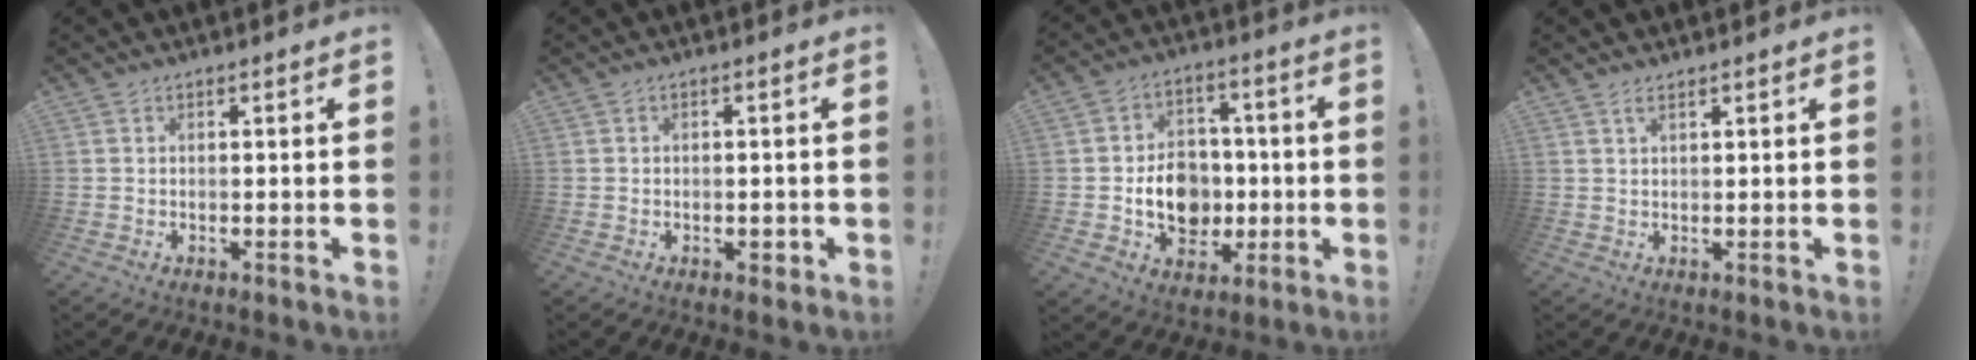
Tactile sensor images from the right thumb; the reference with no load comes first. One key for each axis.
{"total": 2.3, "fx": -0.8, "fy": 1.6, "fz": 1.4, "tx": -0.014, "ty": 0.004, "tz": -0.014}
{"total": 12.6, "fx": -1.7, "fy": 10.6, "fz": 6.7, "tx": -0.103, "ty": 0.009, "tz": -0.022}
{"total": 1.6, "fx": 1.2, "fy": 0.5, "fz": 1.0, "tx": -0.021, "ty": -0.002, "tz": 0.022}